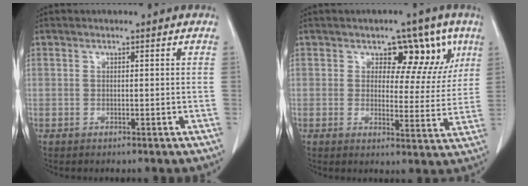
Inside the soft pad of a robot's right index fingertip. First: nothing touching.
{"total": 8.6, "force": [4.2, 5.4, 5.2], "torque": [-0.039, 0.012, 0.054]}